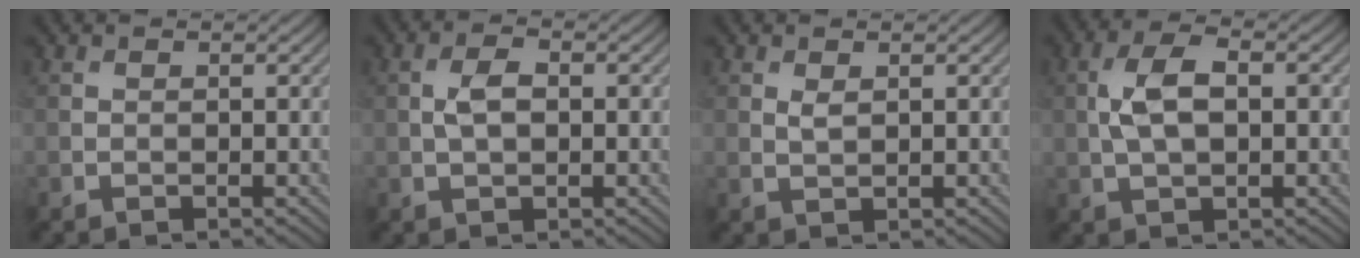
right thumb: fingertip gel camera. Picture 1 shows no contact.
{"total": 3.1, "force": [0.1, 1.7, 2.6], "torque": [-0.056, 0.003, 0.000]}
{"total": 1.2, "force": [0.6, 0.5, 1.0], "torque": [-0.026, -0.002, 0.014]}
{"total": 5.8, "force": [0.4, 2.9, 5.0], "torque": [-0.107, 0.009, 0.004]}